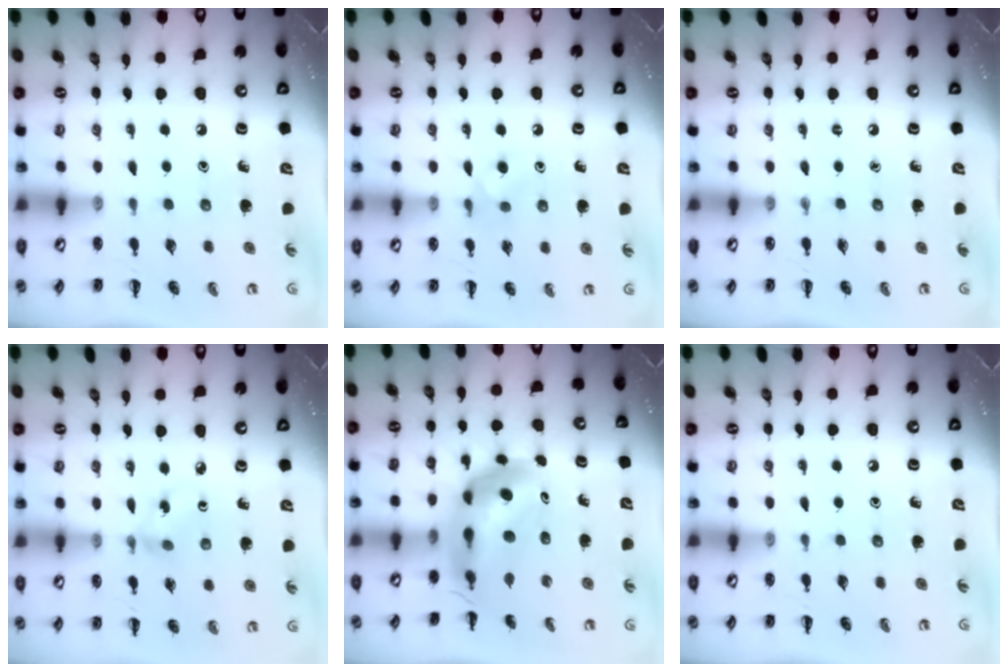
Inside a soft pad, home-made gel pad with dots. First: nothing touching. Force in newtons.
{"total": 4.7, "press": 4.4, "slide": 1.5}
{"total": 0.0}
{"total": 2.9, "press": 2.8, "slide": 0.9}
{"total": 10.1, "press": 9.6, "slide": 3.3}
{"total": 0.0}